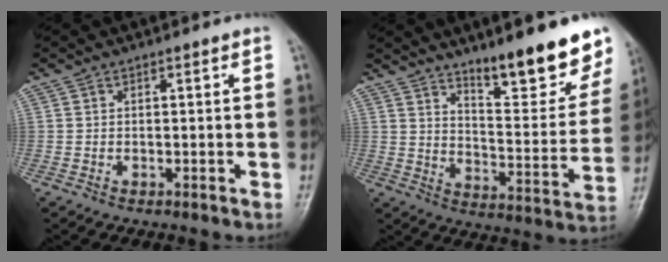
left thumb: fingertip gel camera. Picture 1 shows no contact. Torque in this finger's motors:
{"motor_torque": [0.74, 0.31, 1.02, -1.74, 0.09]}